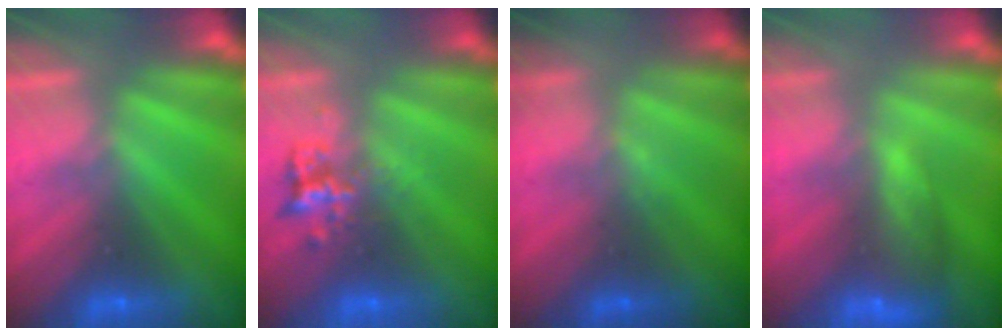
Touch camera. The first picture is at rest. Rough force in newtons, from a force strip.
{"total": 2.3}
{"total": 1.3}
{"total": 7.5}